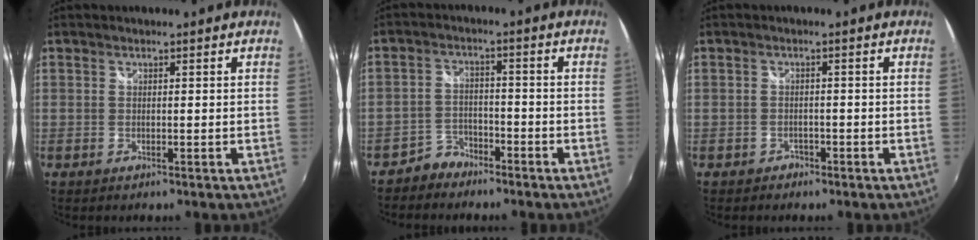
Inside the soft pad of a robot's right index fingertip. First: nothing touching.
{"total": 4.6, "force": [-3.9, 2.4, 0.2], "torque": [-0.012, 0.013, -0.074]}
{"total": 2.1, "force": [-1.5, 1.4, 0.2], "torque": [-0.009, 0.003, -0.021]}